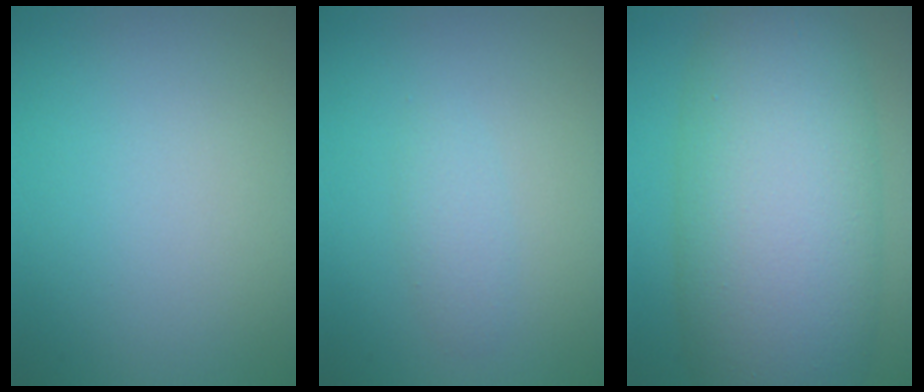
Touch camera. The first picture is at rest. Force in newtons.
{"total": 1.3, "press": 1.3, "slide": 0.0}
{"total": 13.7, "press": 13.7, "slide": 0.2}